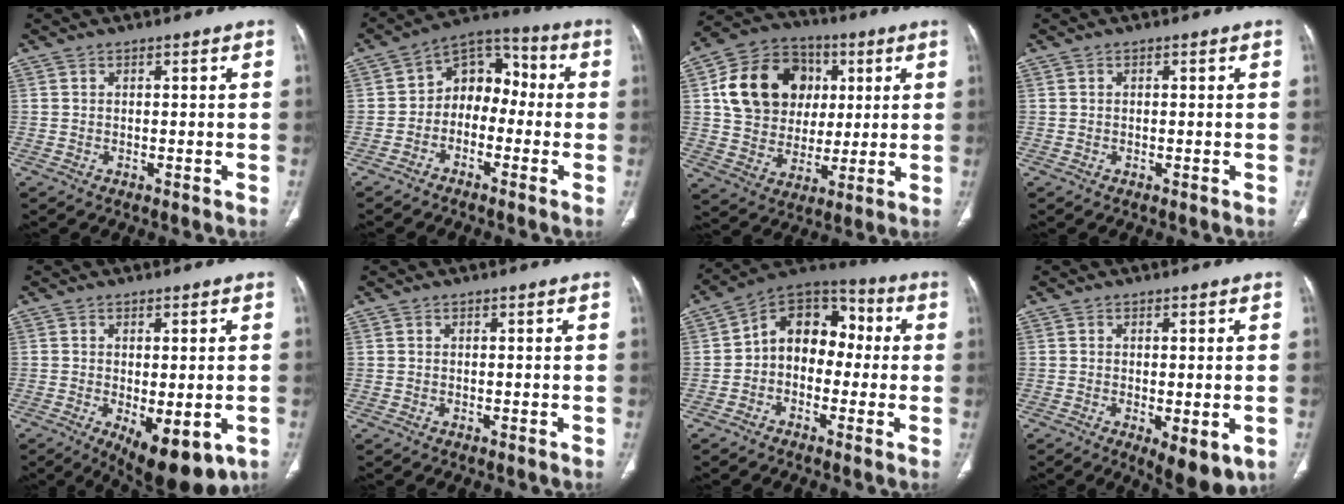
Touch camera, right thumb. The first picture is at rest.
{"total": 9.7, "force": [-1.7, 7.3, 6.1], "torque": [-0.056, 0.047, -0.048]}
{"total": 18.2, "force": [4.4, 14.9, 9.5], "torque": [-0.142, 0.009, 0.079]}
{"total": 0.0}
{"total": 11.8, "force": [-4.5, 5.0, 9.7], "torque": [-0.126, -0.012, -0.052]}
{"total": 0.0}
{"total": 12.3, "force": [-0.3, 9.1, 8.3], "torque": [-0.085, 0.046, -0.024]}
{"total": 7.5, "force": [-2.4, 2.9, 6.5], "torque": [-0.088, -0.014, -0.027]}